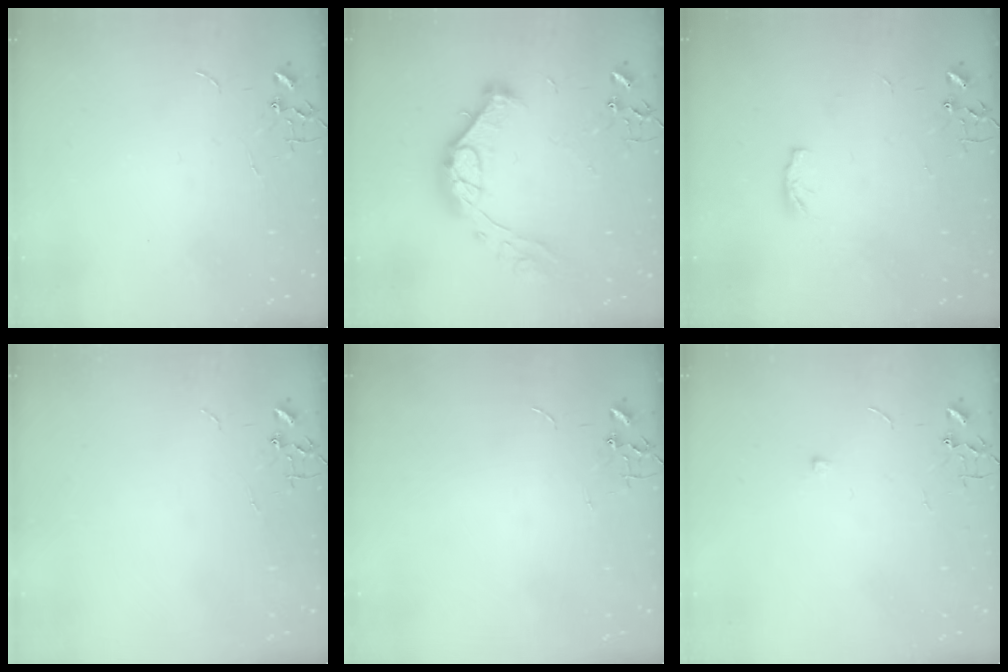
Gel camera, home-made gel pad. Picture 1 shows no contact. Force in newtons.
{"total": 15.1, "press": 15.0, "slide": 1.0}
{"total": 4.5, "press": 4.4, "slide": 0.5}
{"total": 0.0}
{"total": 0.0}
{"total": 5.6, "press": 5.6, "slide": 0.5}